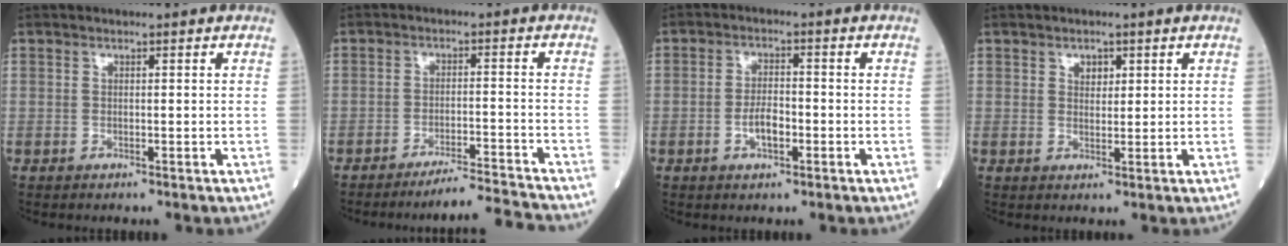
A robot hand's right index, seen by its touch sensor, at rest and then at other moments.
{"total": 7.2, "force": [-6.8, -2.2, 0.9], "torque": [-0.004, -0.001, -0.115]}
{"total": 3.8, "force": [-1.3, 1.5, 3.2], "torque": [-0.062, 0.003, -0.024]}
{"total": 2.0, "force": [1.1, 1.3, 1.1], "torque": [-0.016, 0.000, 0.018]}